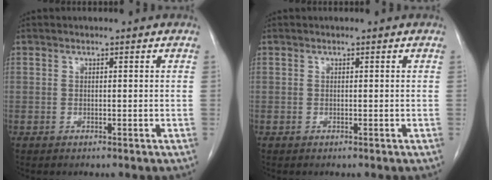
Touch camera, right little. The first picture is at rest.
{"total": 0.0}